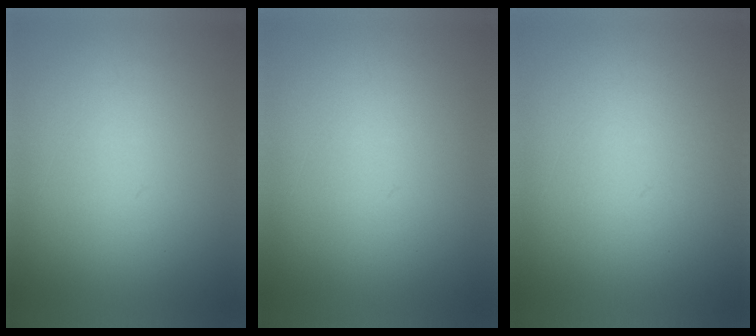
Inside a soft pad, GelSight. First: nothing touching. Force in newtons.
{"total": 0.0}
{"total": 1.2}